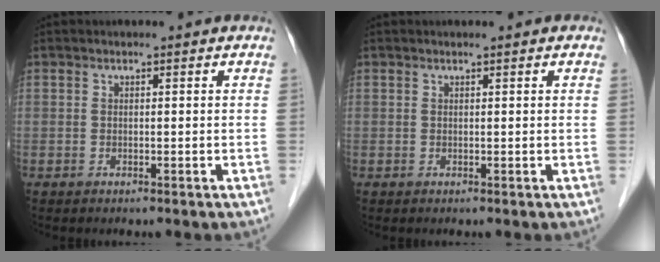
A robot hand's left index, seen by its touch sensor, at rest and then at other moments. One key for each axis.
{"total": 0.8, "fx": 0.6, "fy": 0.1, "fz": 0.4, "tx": -0.010, "ty": 0.006, "tz": 0.008}